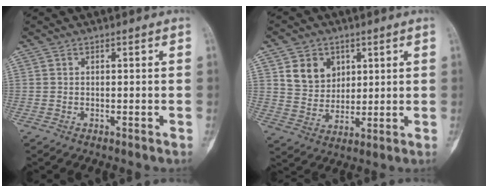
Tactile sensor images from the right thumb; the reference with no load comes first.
{"total": 8.7, "force": [3.5, 7.0, 3.8], "torque": [-0.035, -0.019, 0.070]}